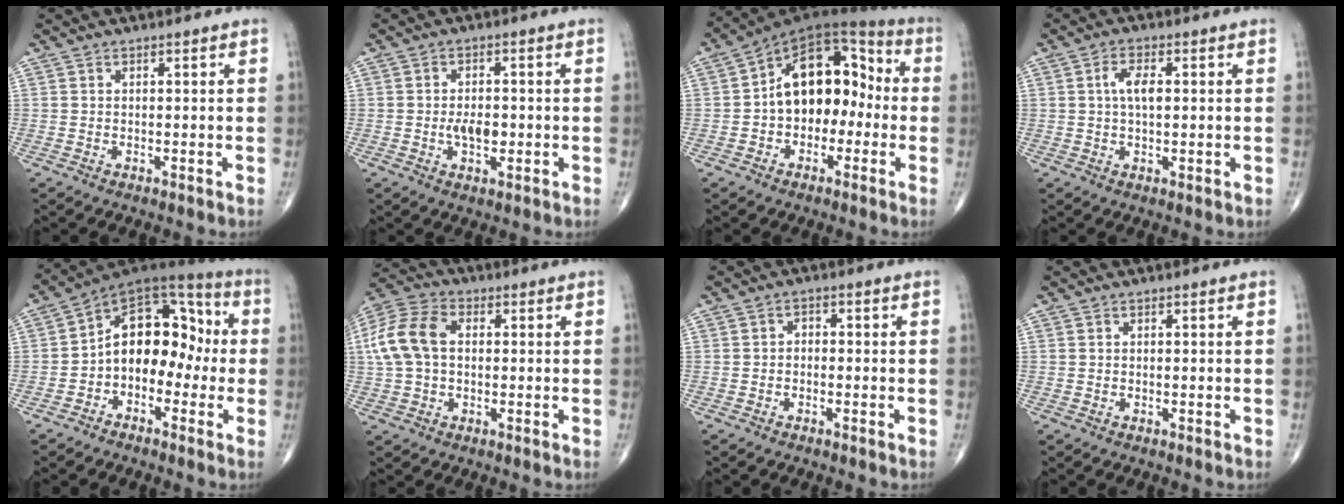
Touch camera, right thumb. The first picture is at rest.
{"total": 4.8, "force": [-0.7, 2.7, 3.9], "torque": [-0.057, 0.001, -0.011]}
{"total": 15.6, "force": [-1.1, 10.5, 11.4], "torque": [-0.130, 0.053, -0.034]}
{"total": 4.8, "force": [0.8, 2.2, 4.2], "torque": [-0.079, -0.001, 0.010]}
{"total": 14.3, "force": [-1.9, 9.9, 10.1], "torque": [-0.107, 0.055, -0.048]}
{"total": 11.2, "force": [1.1, 7.5, 8.2], "torque": [-0.177, 0.029, 0.015]}
{"total": 1.4, "force": [-0.6, 1.0, 0.7], "torque": [0.001, 0.008, -0.017]}
{"total": 0.0}